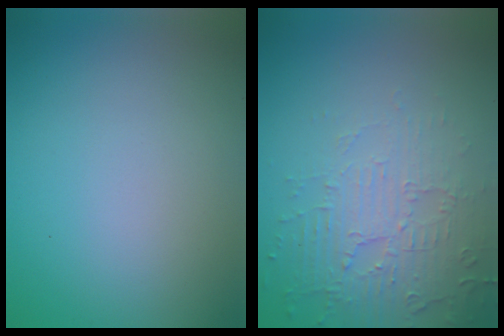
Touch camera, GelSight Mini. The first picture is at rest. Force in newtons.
{"total": 4.5, "press": 3.3, "slide": 3.1}